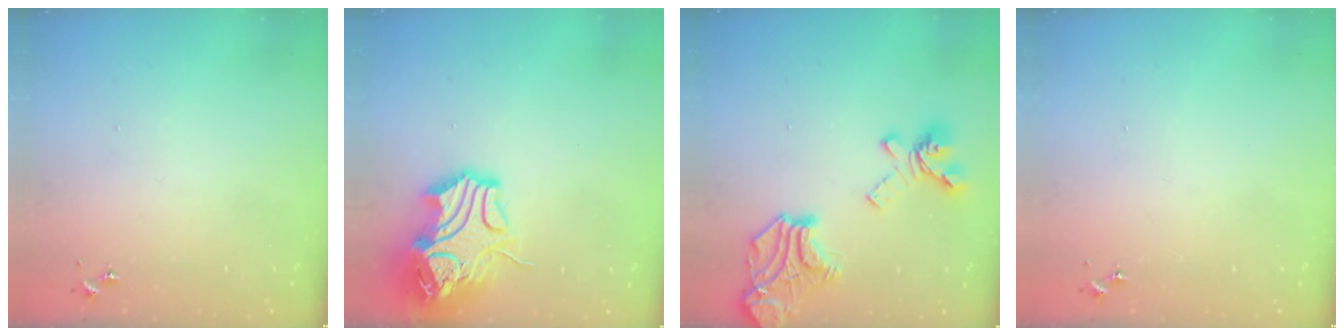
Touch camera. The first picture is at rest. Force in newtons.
{"total": 17.6, "press": 17.4, "slide": 2.5}
{"total": 21.3, "press": 21.2, "slide": 1.6}
{"total": 0.0}